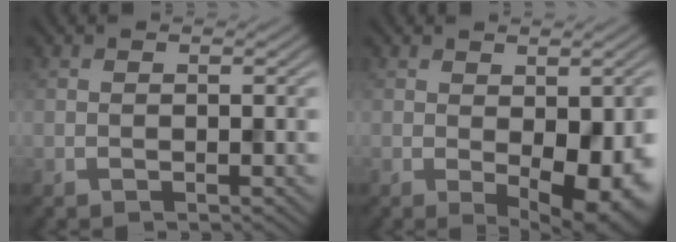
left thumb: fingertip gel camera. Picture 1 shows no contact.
{"total": 9.4, "force": [-1.7, 4.4, 8.2], "torque": [-0.116, -0.029, -0.001]}